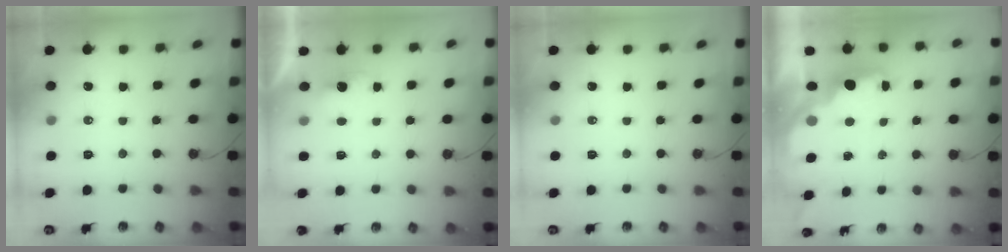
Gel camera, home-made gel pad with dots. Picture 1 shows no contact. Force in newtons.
{"total": 1.9, "press": 1.7, "slide": 0.8}
{"total": 0.0}
{"total": 2.2, "press": 2.1, "slide": 0.8}